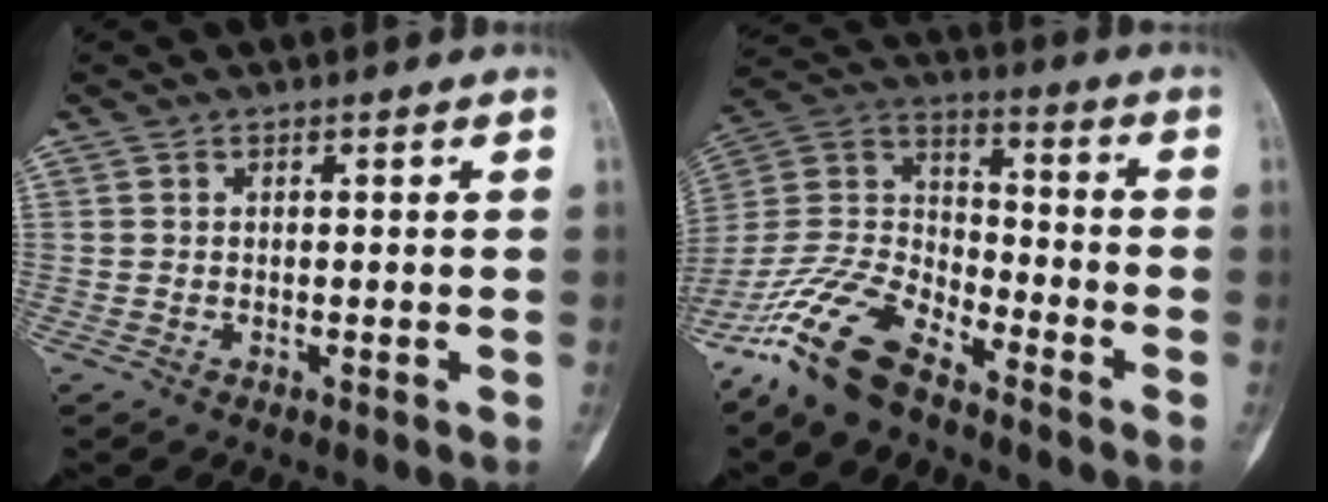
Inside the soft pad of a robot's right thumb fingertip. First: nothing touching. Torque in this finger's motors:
{"motor_torque": [-0.03, 0.15, 1.45, -1.06, 0.10]}